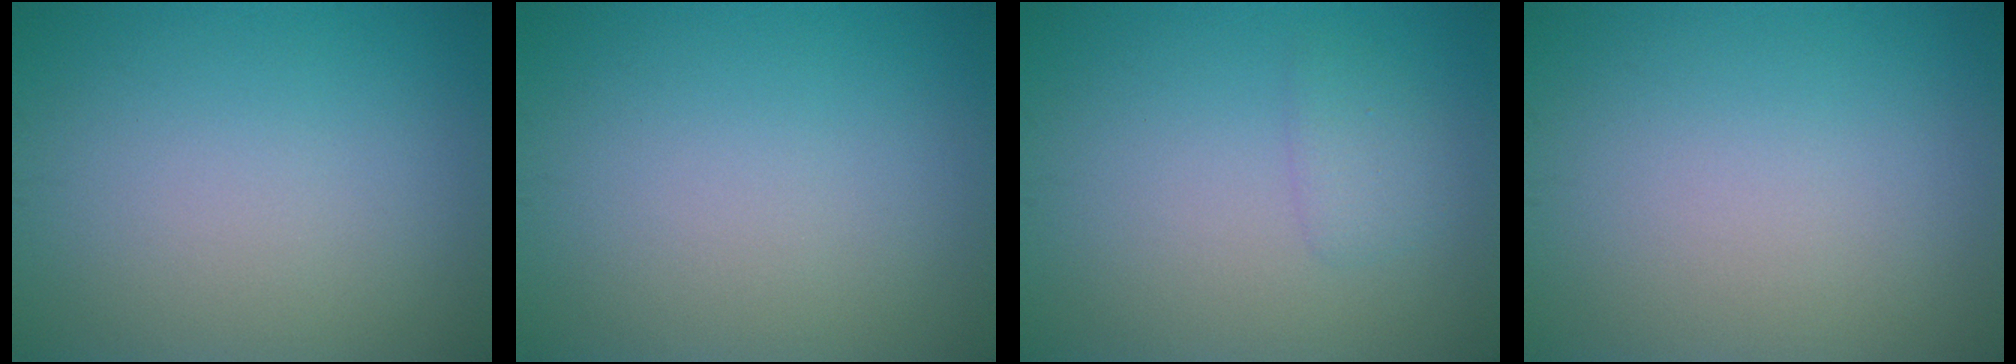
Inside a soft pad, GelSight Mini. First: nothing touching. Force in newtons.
{"total": 0.0}
{"total": 1.4, "press": 1.4, "slide": 0.1}
{"total": 0.0}